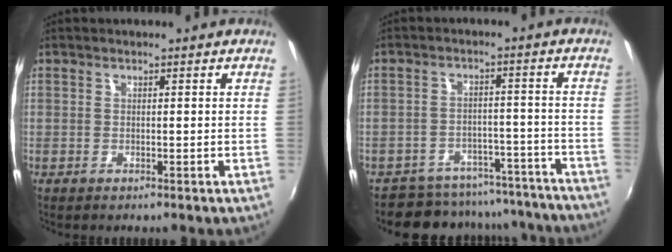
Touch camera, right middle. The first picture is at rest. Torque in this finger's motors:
{"motor_torque": [0.77, -1.37, 0.08, 0.05]}